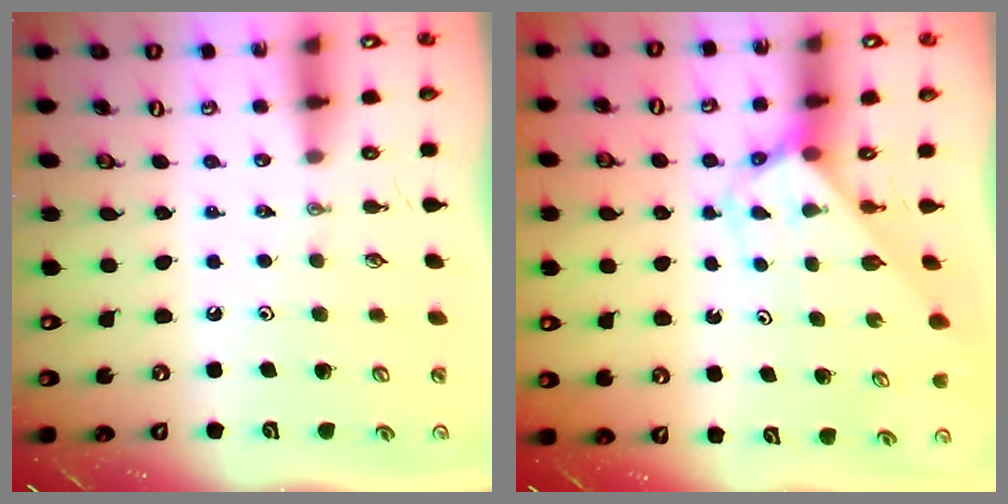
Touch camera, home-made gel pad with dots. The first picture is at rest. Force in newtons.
{"total": 2.8, "press": 2.8, "slide": 0.1}